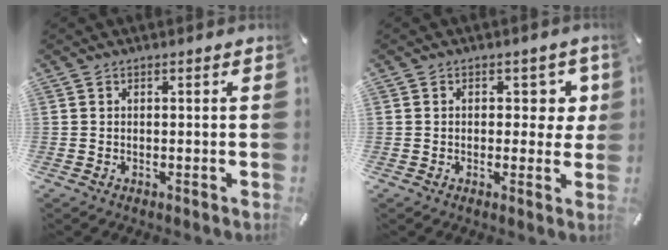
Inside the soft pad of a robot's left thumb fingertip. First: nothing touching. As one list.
[{"total": 5.2, "force": [1.2, 3.7, 3.4], "torque": [-0.032, -0.002, 0.014]}]